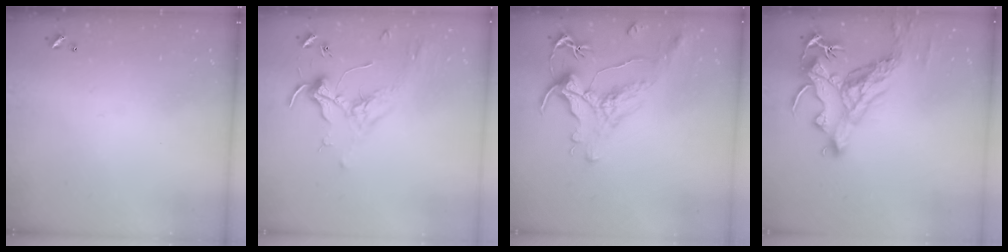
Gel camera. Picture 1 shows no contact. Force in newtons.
{"total": 1.8, "press": 1.6, "slide": 0.8}
{"total": 1.5, "press": 0.7, "slide": 1.3}
{"total": 8.1, "press": 8.0, "slide": 1.4}